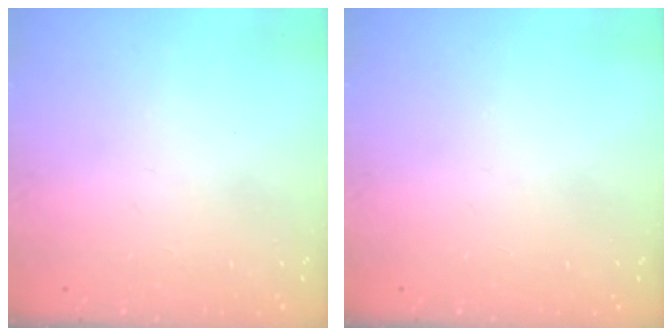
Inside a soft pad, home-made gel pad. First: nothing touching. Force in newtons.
{"total": 0.0}